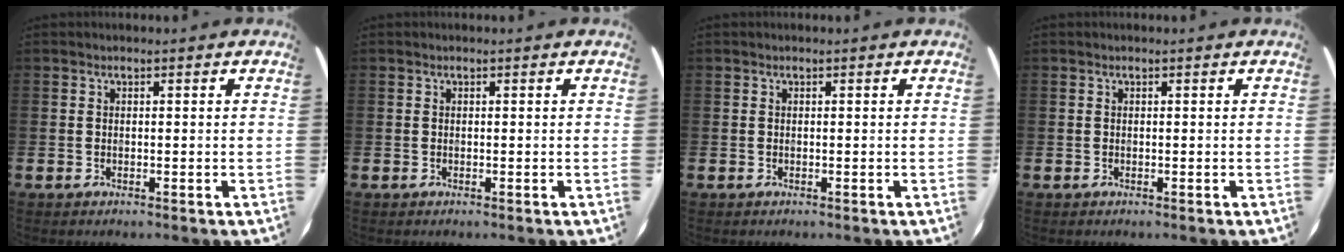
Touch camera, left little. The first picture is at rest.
{"total": 0.0}
{"total": 0.0}
{"total": 0.0}